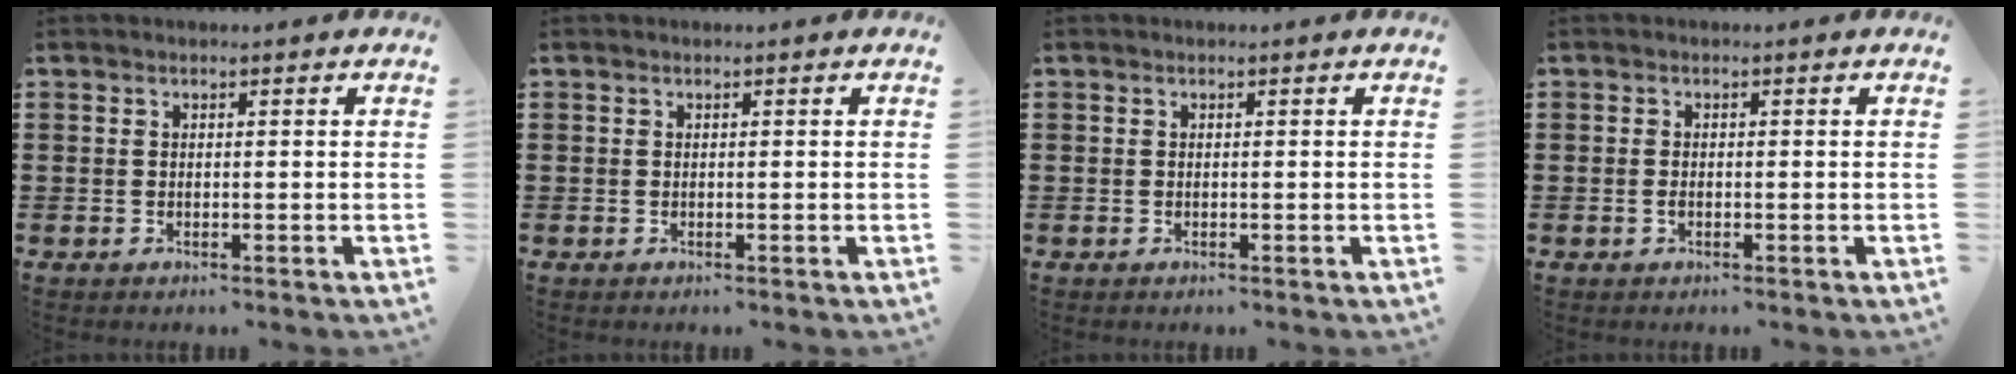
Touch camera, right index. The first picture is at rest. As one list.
[{"total": 0.0}, {"total": 0.0}, {"total": 1.0, "force": [-0.3, 0.5, 0.8], "torque": [-0.017, -0.002, -0.005]}]